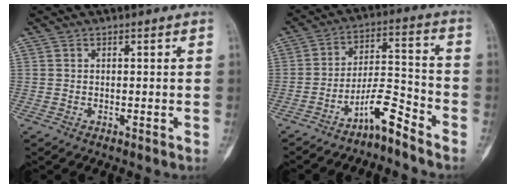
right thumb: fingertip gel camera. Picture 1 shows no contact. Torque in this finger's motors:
{"motor_torque": [0.12, 0.09, 0.03, -0.19, 0.04]}